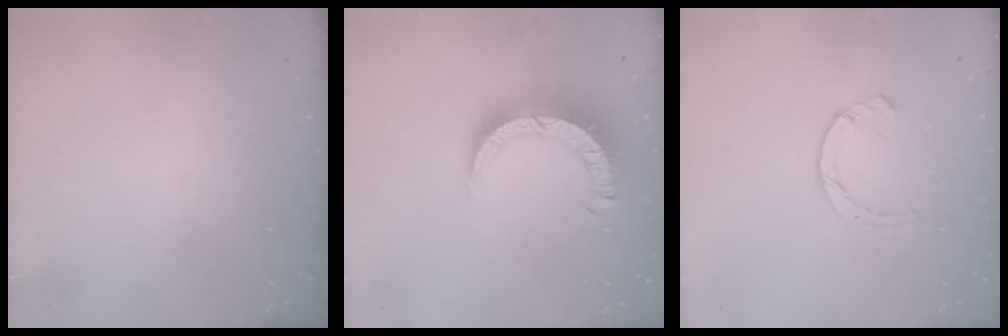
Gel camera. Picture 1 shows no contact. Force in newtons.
{"total": 10.0, "press": 9.9, "slide": 1.2}
{"total": 2.3, "press": 2.3, "slide": 0.5}